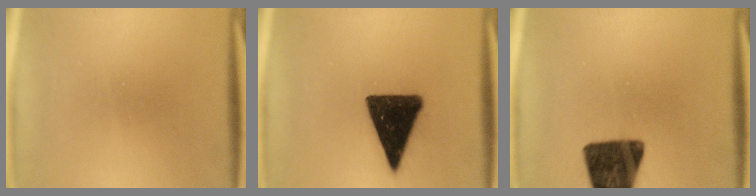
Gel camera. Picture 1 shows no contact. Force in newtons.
{"total": 15.4}
{"total": 14.1}